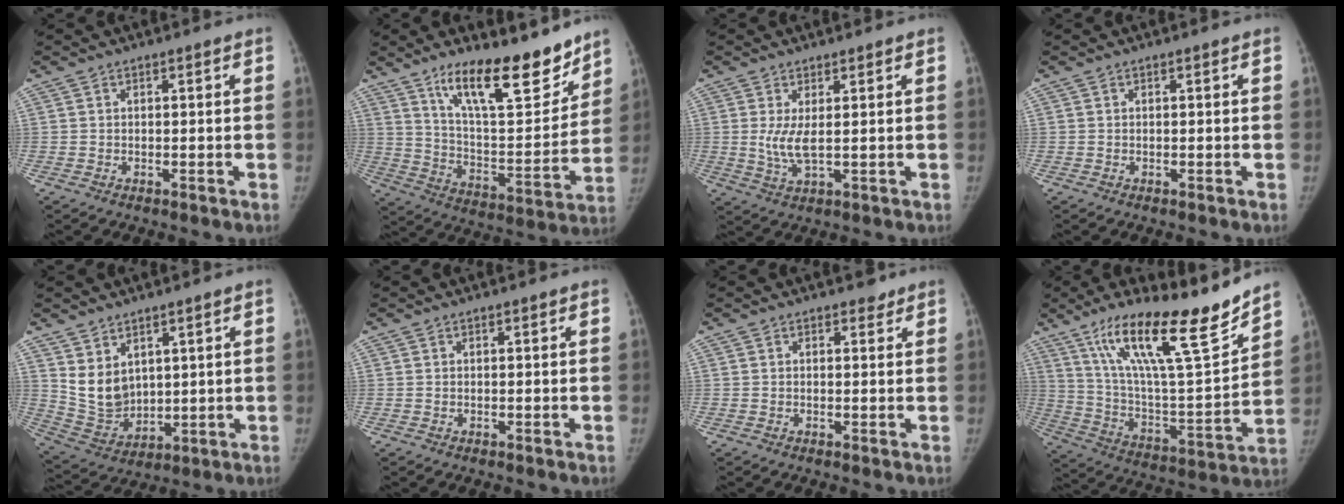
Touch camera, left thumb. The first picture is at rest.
{"total": 20.3, "force": [14.4, 6.4, 12.8], "torque": [-0.154, -0.093, 0.241]}
{"total": 4.2, "force": [0.5, 1.0, 4.0], "torque": [-0.091, -0.014, 0.014]}
{"total": 0.0}
{"total": 8.7, "force": [3.6, 6.2, 5.0], "torque": [-0.067, -0.028, 0.095]}
{"total": 0.0}
{"total": 1.2, "force": [0.9, 0.8, 0.2], "torque": [0.008, -0.006, 0.007]}
{"total": 24.4, "force": [17.0, 4.5, 17.0], "torque": [-0.260, -0.074, 0.296]}